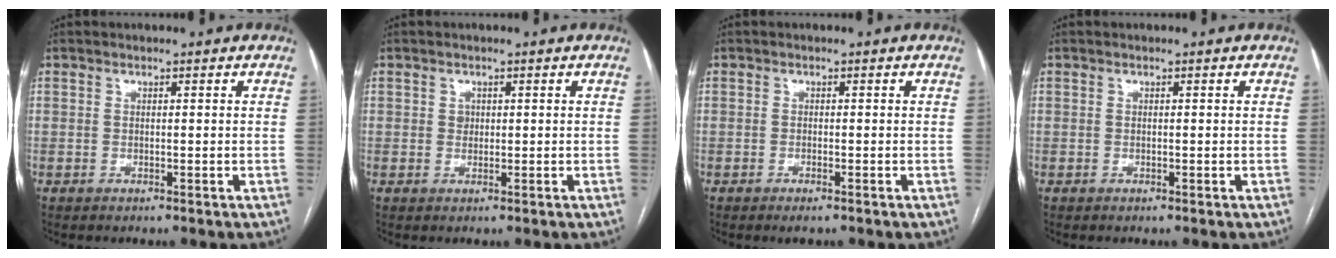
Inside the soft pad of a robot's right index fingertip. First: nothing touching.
{"total": 1.0, "force": [0.3, 0.9, 0.4], "torque": [-0.003, 0.003, 0.006]}
{"total": 1.4, "force": [-1.0, 0.2, 0.9], "torque": [-0.016, -0.004, -0.013]}
{"total": 0.0}